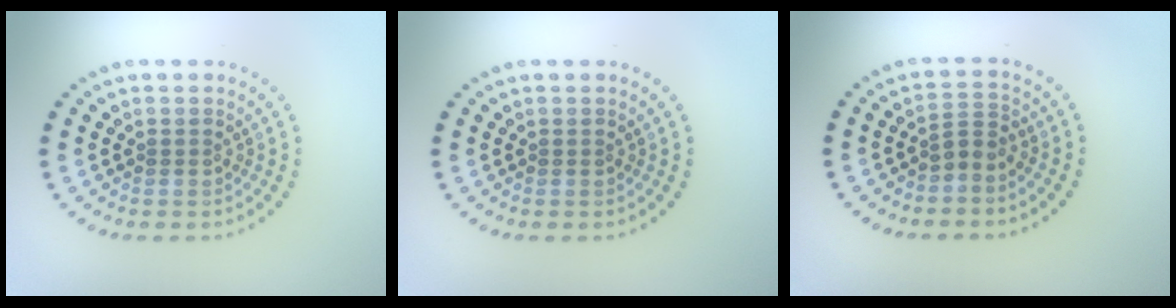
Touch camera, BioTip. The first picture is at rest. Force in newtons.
{"total": 0.0}
{"total": 1.8, "press": 1.3, "slide": 1.3}